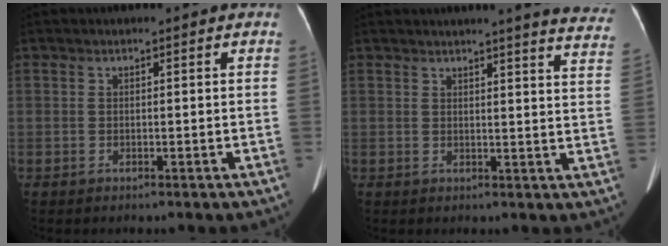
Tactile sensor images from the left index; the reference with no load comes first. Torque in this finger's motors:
{"motor_torque": [0.20, -0.58, 0.00, 0.05]}